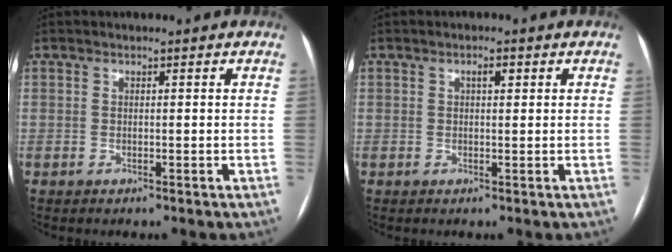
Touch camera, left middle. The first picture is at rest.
{"total": 1.4, "force": [0.5, 0.5, 1.2], "torque": [-0.018, 0.003, 0.007]}